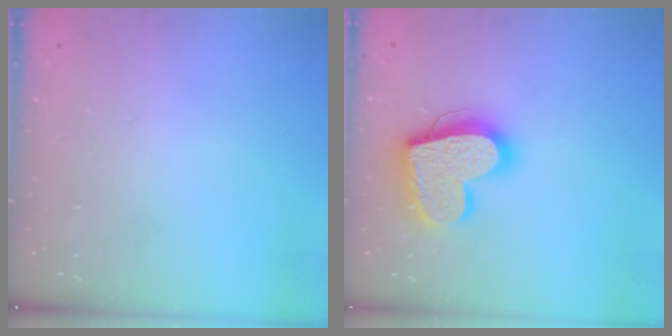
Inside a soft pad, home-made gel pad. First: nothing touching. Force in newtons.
{"total": 19.5, "press": 19.4, "slide": 1.6}